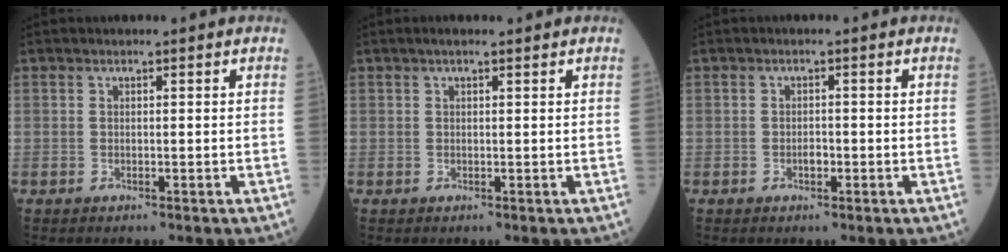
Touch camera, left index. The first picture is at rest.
{"total": 2.2, "force": [1.7, 0.4, 1.4], "torque": [-0.025, 0.020, 0.025]}
{"total": 1.2, "force": [-0.5, 0.6, 0.9], "torque": [-0.016, 0.002, -0.008]}